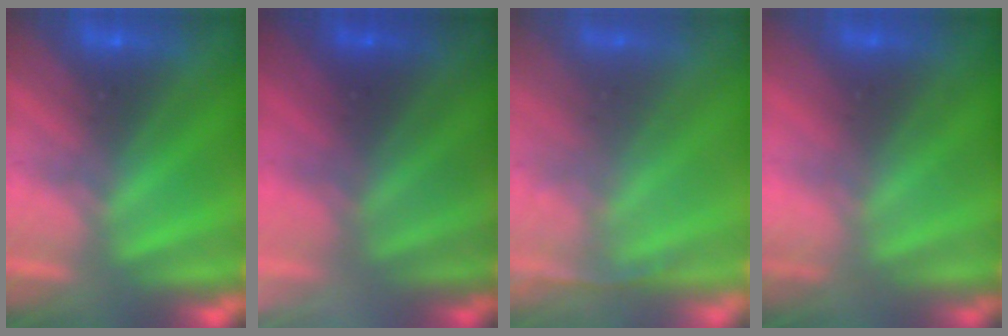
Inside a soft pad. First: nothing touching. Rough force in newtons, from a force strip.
{"total": 2.5}
{"total": 1.2}
{"total": 2.4}